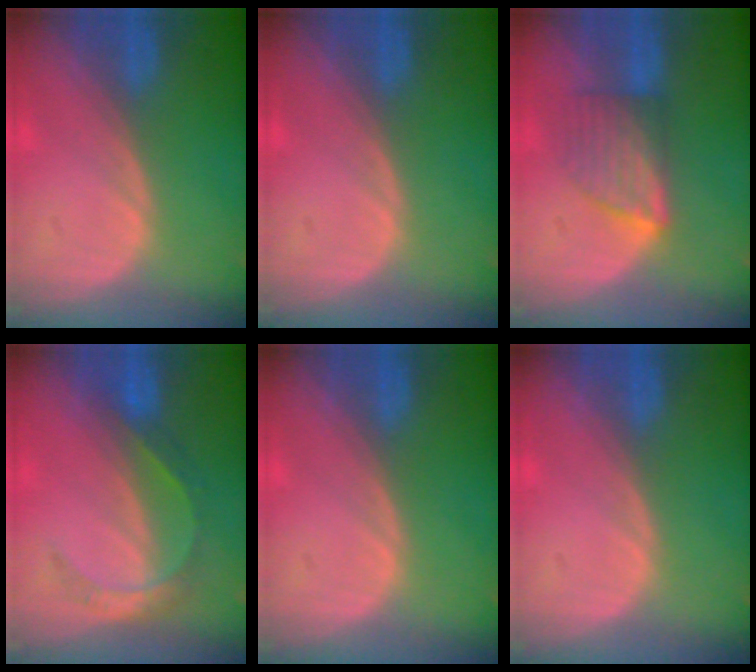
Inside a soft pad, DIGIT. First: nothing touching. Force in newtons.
{"total": 0.0}
{"total": 5.9, "press": 5.7, "slide": 1.5}
{"total": 5.5, "press": 4.8, "slide": 2.8}
{"total": 0.0}
{"total": 0.0}